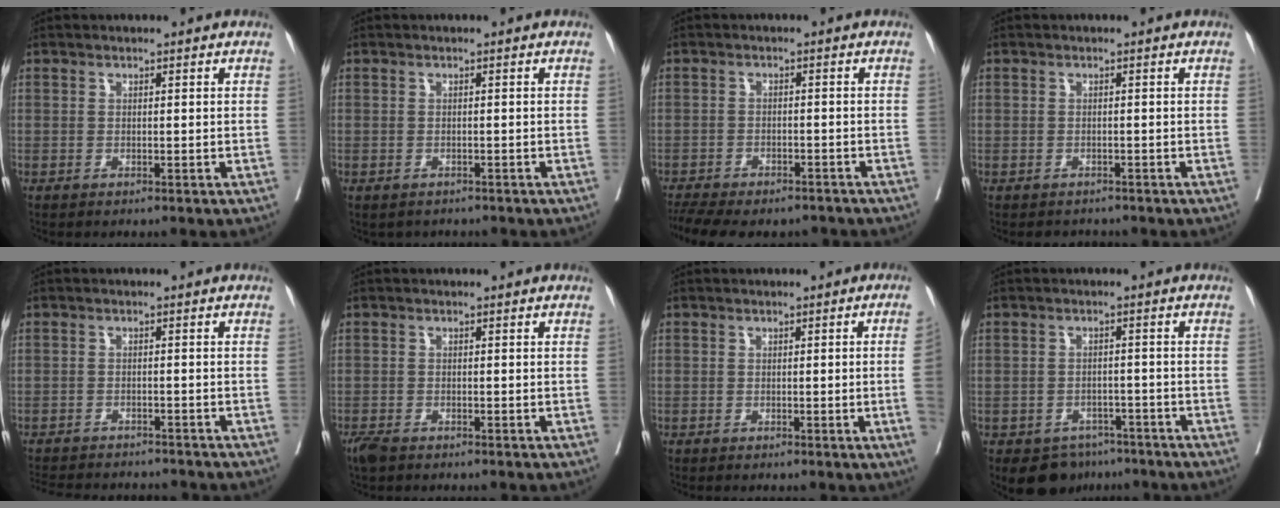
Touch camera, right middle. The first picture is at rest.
{"total": 1.9, "force": [-1.6, 1.0, 0.3], "torque": [-0.007, 0.000, -0.020]}
{"total": 12.0, "force": [-10.2, 4.1, 4.8], "torque": [-0.096, 0.005, -0.141]}
{"total": 2.0, "force": [-1.6, 1.1, -0.3], "torque": [-0.003, 0.001, -0.028]}
{"total": 12.2, "force": [-11.3, 2.8, 3.7], "torque": [-0.074, -0.002, -0.150]}
{"total": 3.0, "force": [-2.3, 1.1, 1.5], "torque": [-0.036, -0.010, -0.041]}
{"total": 3.2, "force": [-0.5, -1.1, 2.9], "torque": [-0.036, -0.005, -0.005]}
{"total": 6.3, "force": [-4.9, 3.9, 0.8], "torque": [0.006, 0.010, -0.067]}